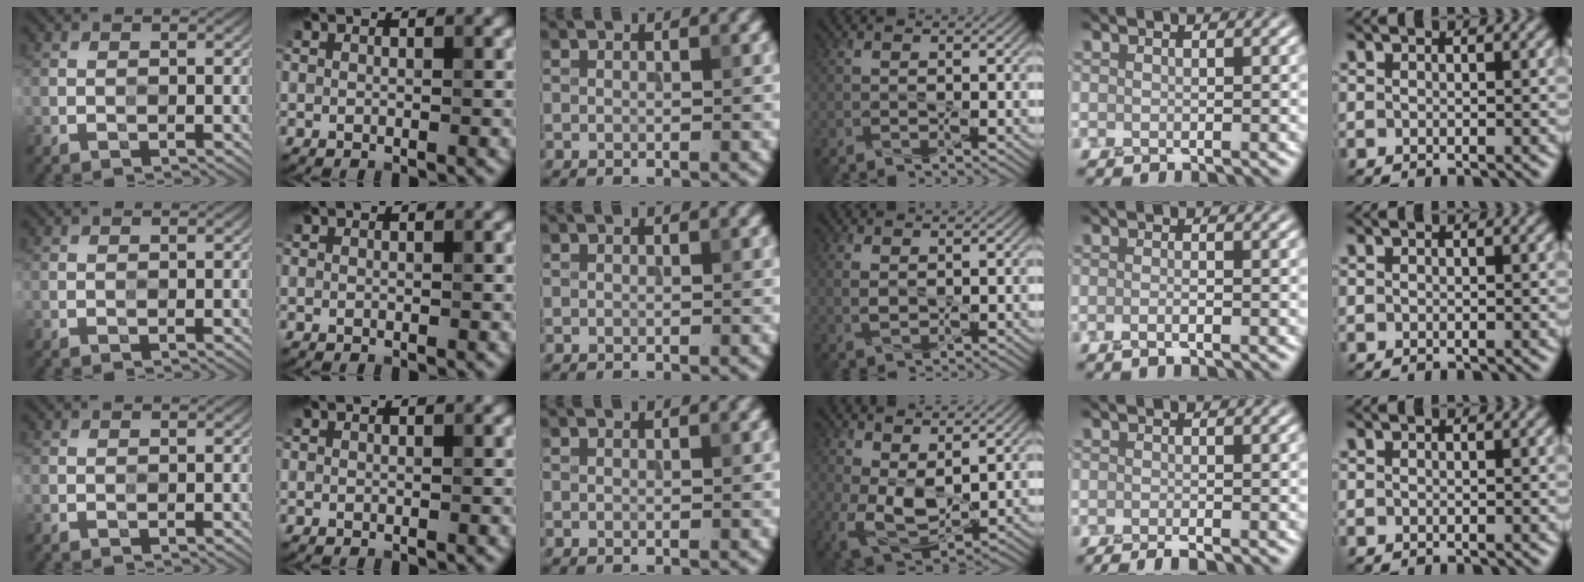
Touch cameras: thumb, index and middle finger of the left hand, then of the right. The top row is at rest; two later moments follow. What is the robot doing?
{"motion": "squeeze", "object": "foam earplug"}